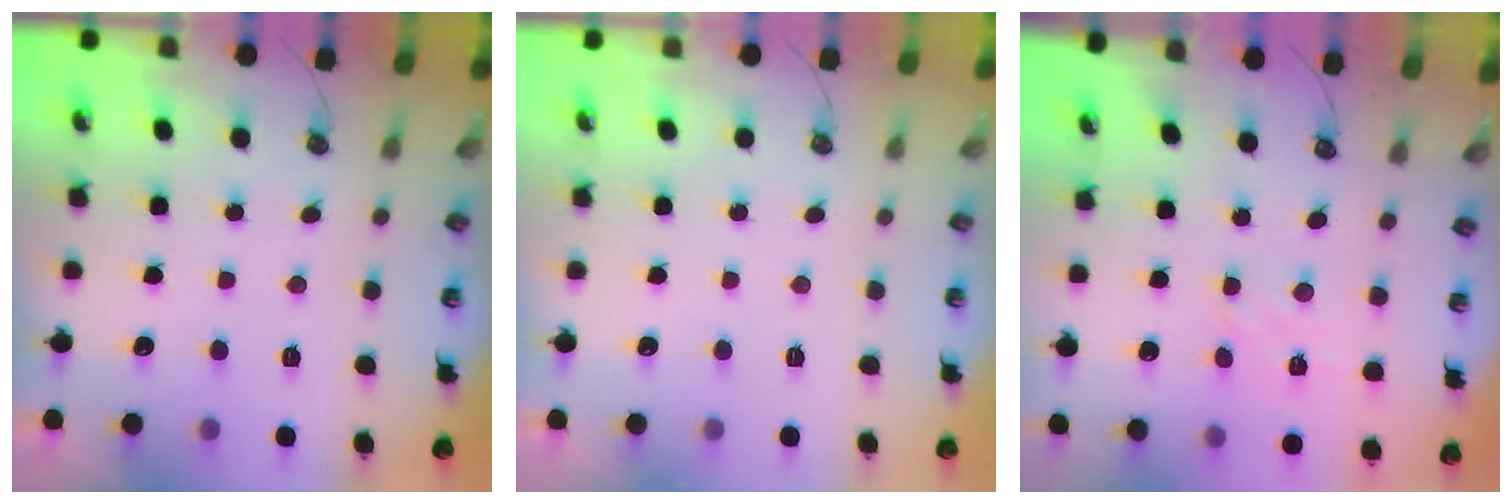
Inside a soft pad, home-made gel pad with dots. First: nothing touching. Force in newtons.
{"total": 0.0}
{"total": 2.9, "press": 2.9, "slide": 0.5}